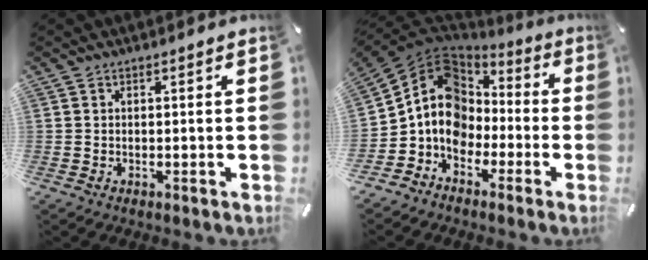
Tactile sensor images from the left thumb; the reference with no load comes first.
{"total": 12.7, "force": [-1.4, 11.3, 5.7], "torque": [-0.127, 0.008, -0.023]}